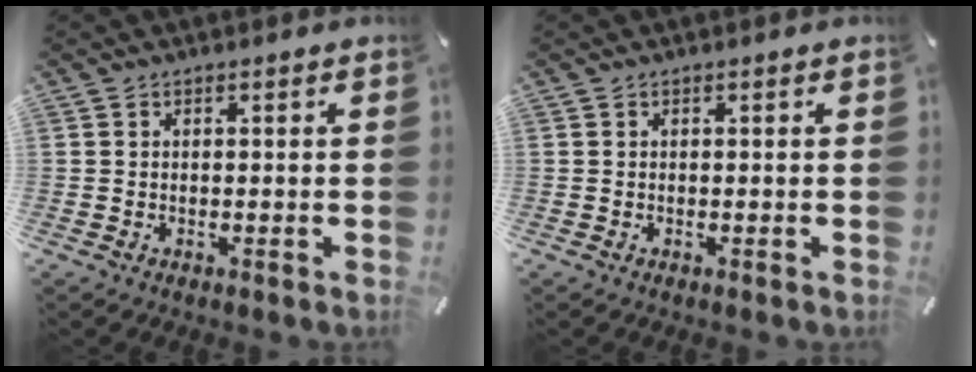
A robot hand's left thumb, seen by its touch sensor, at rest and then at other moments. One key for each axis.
{"total": 0.0}